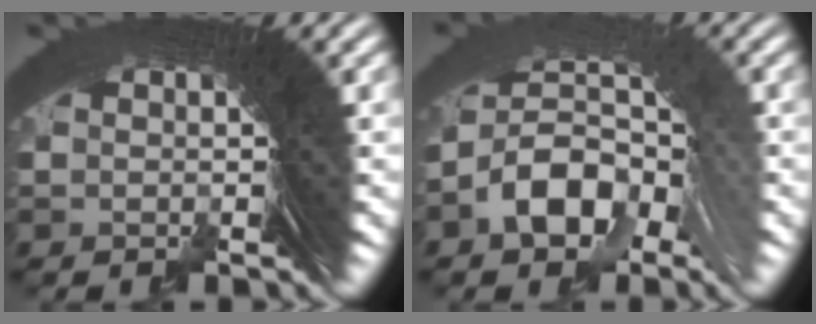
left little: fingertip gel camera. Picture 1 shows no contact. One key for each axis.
{"total": 5.6, "fx": 0.2, "fy": 3.3, "fz": 4.5, "tx": -0.107, "ty": -0.009, "tz": 0.014}